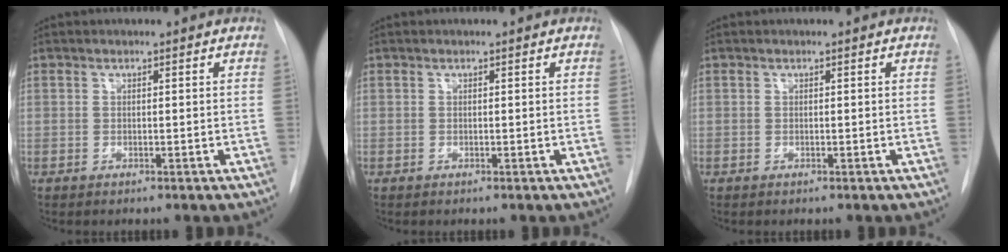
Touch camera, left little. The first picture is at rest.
{"total": 0.0}
{"total": 0.0}